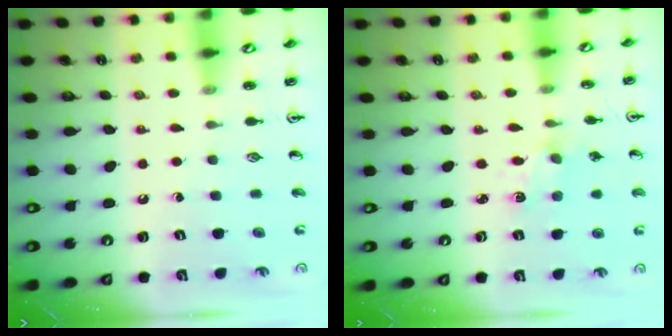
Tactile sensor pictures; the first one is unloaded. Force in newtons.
{"total": 2.0, "press": 2.0, "slide": 0.3}